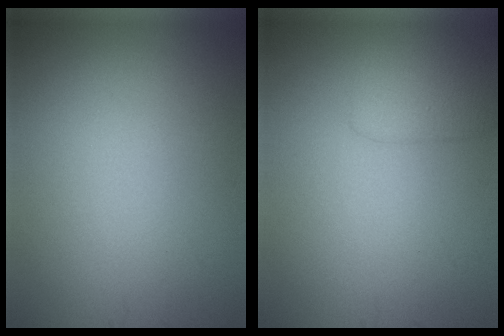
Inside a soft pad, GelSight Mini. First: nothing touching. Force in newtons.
{"total": 2.3, "press": 2.3, "slide": 0.1}